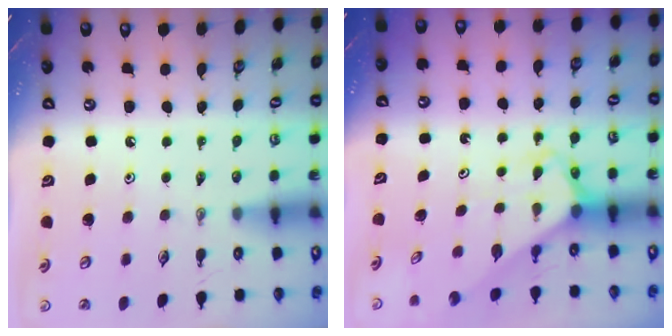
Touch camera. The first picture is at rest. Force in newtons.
{"total": 2.8, "press": 2.8, "slide": 0.2}